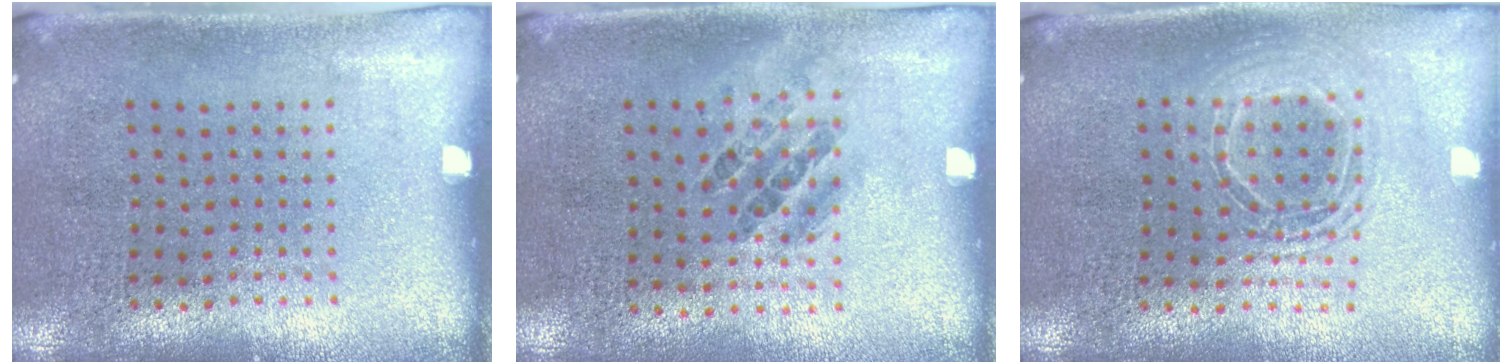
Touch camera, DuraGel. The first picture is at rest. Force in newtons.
{"total": 0.9, "press": 0.8, "slide": 0.5}
{"total": 1.7, "press": 1.4, "slide": 0.9}